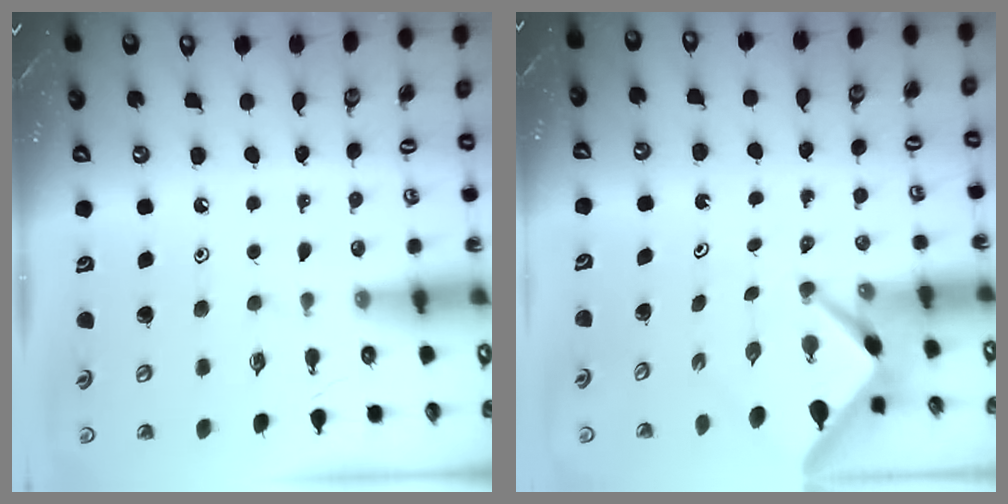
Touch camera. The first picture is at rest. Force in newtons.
{"total": 2.8, "press": 2.8, "slide": 0.3}